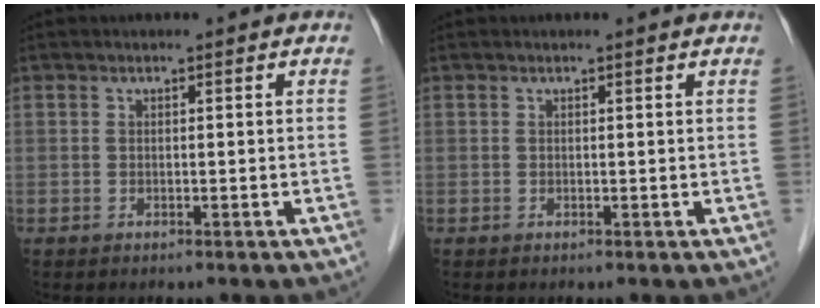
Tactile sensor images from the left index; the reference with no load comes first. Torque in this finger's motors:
{"motor_torque": [0.10, -0.04, -0.05, 0.01]}